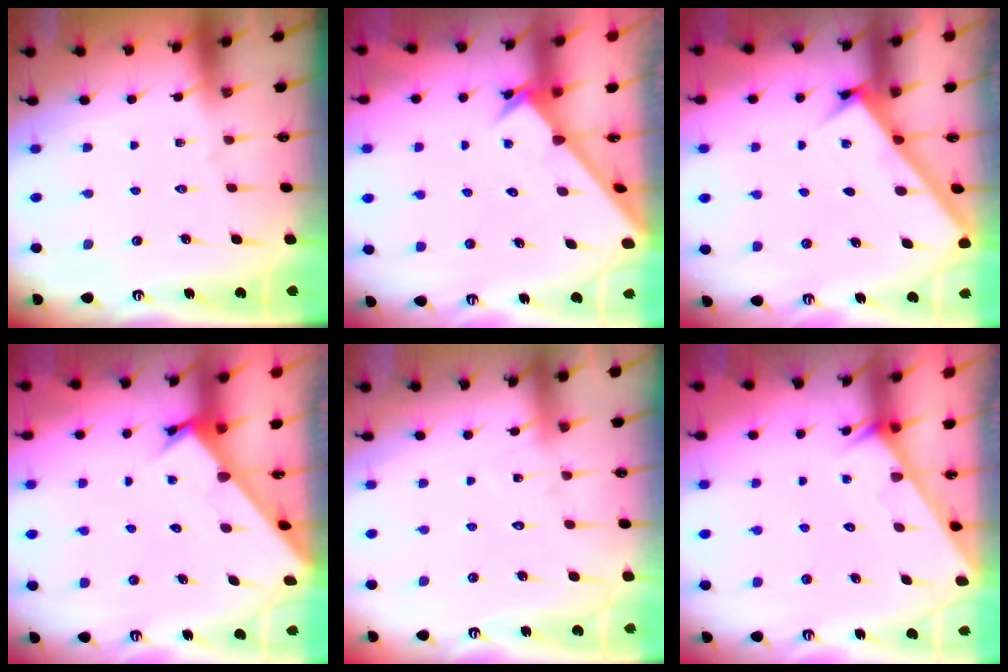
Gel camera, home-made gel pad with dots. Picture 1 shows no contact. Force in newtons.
{"total": 2.6, "press": 2.6, "slide": 0.2}
{"total": 3.0, "press": 3.0, "slide": 0.2}
{"total": 2.1, "press": 2.1, "slide": 0.1}
{"total": 7.5, "press": 7.5, "slide": 0.5}
{"total": 1.8, "press": 1.8, "slide": 0.1}